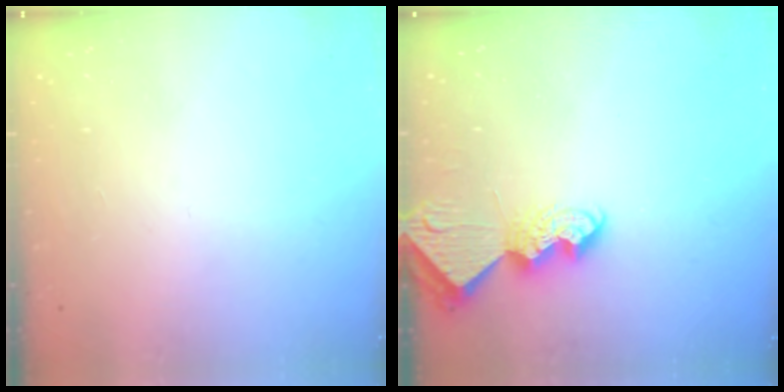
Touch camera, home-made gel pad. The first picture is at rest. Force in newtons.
{"total": 7.0, "press": 6.9, "slide": 0.5}